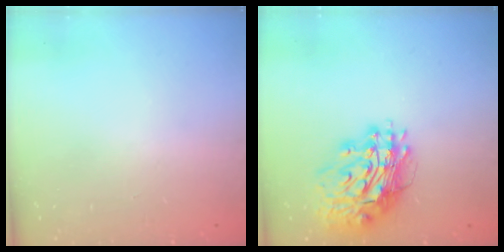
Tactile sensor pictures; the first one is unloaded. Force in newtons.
{"total": 16.0, "press": 15.9, "slide": 2.1}